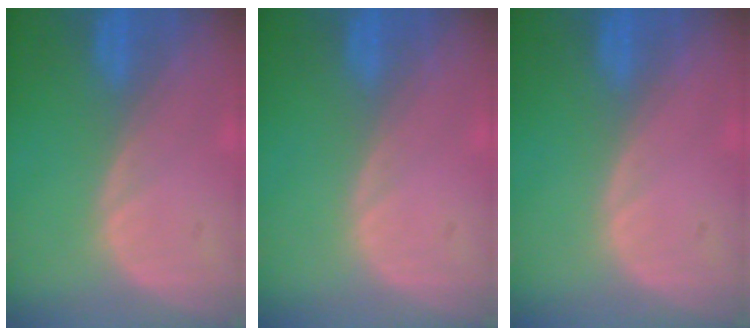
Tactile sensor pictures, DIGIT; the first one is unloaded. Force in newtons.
{"total": 0.0}
{"total": 0.0}